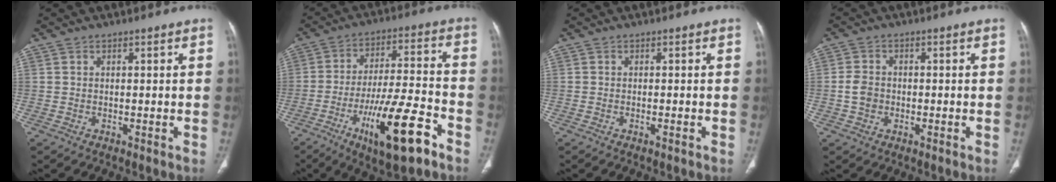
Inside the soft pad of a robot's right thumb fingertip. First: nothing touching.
{"total": 17.8, "force": [-9.0, 4.3, 14.7], "torque": [-0.254, 0.043, -0.141]}
{"total": 0.7, "force": [-0.4, 0.0, 0.6], "torque": [-0.013, 0.000, -0.006]}
{"total": 3.6, "force": [-0.7, 2.9, 2.0], "torque": [-0.034, 0.011, -0.015]}